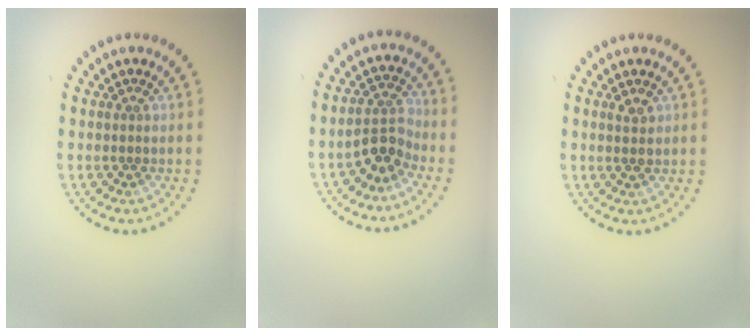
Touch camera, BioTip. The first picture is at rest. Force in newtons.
{"total": 2.9, "press": 2.5, "slide": 1.4}
{"total": 1.5, "press": 1.4, "slide": 0.3}